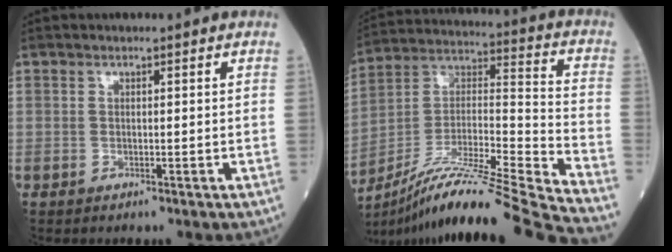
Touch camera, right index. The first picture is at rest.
{"total": 25.9, "force": [-22.0, -1.9, 13.6], "torque": [-0.208, -0.016, -0.371]}